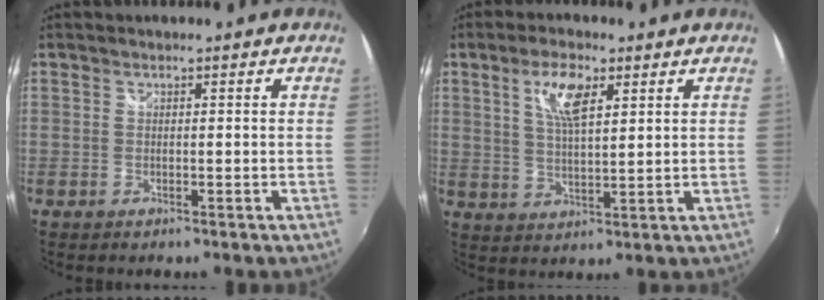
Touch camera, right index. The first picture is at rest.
{"total": 7.0, "force": [3.3, 2.4, 5.7], "torque": [-0.106, 0.005, 0.064]}